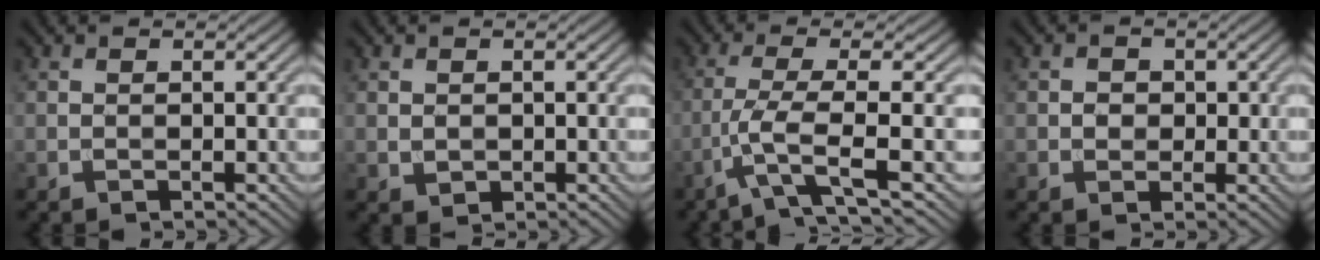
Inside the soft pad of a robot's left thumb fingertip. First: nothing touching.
{"total": 1.2, "force": [0.2, 1.0, 0.6], "torque": [-0.017, -0.004, 0.008]}
{"total": 5.2, "force": [-1.8, 0.6, 4.8], "torque": [-0.092, 0.007, -0.053]}
{"total": 1.9, "force": [0.0, 1.8, 0.7], "torque": [-0.009, -0.005, -0.002]}